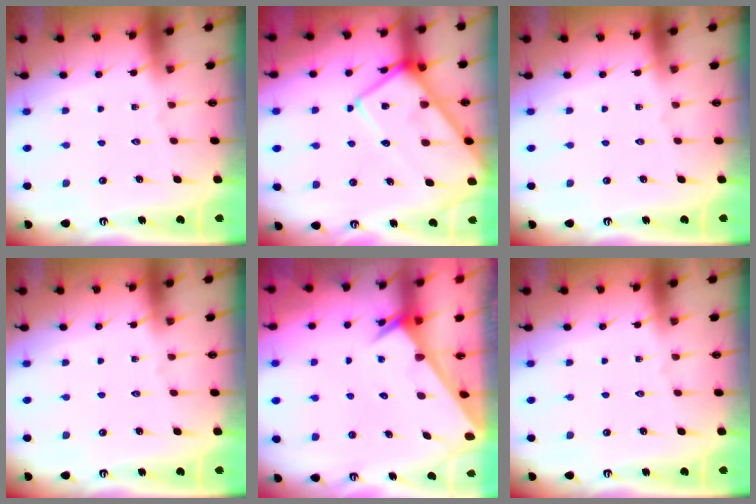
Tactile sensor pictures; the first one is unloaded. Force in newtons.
{"total": 14.6, "press": 14.5, "slide": 1.2}
{"total": 0.0}
{"total": 0.0}
{"total": 2.3, "press": 2.3, "slide": 0.1}
{"total": 0.0}